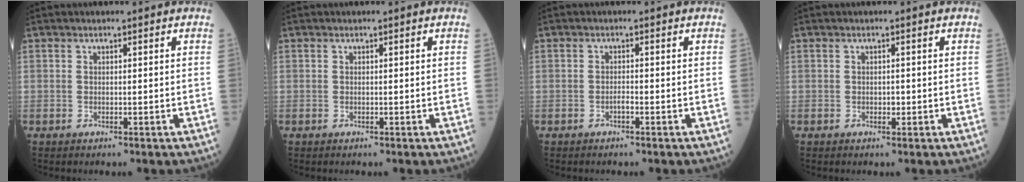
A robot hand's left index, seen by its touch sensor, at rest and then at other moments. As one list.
[{"total": 0.0}, {"total": 0.8, "force": [-0.5, 0.1, 0.6], "torque": [-0.011, 0.001, -0.011]}, {"total": 0.8, "force": [-0.2, 0.5, 0.5], "torque": [-0.009, 0.001, -0.004]}]